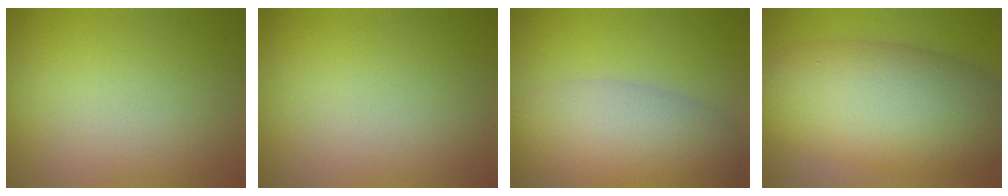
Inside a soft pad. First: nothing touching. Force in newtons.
{"total": 0.0}
{"total": 6.8, "press": 6.8, "slide": 0.3}
{"total": 10.8, "press": 10.8, "slide": 0.4}